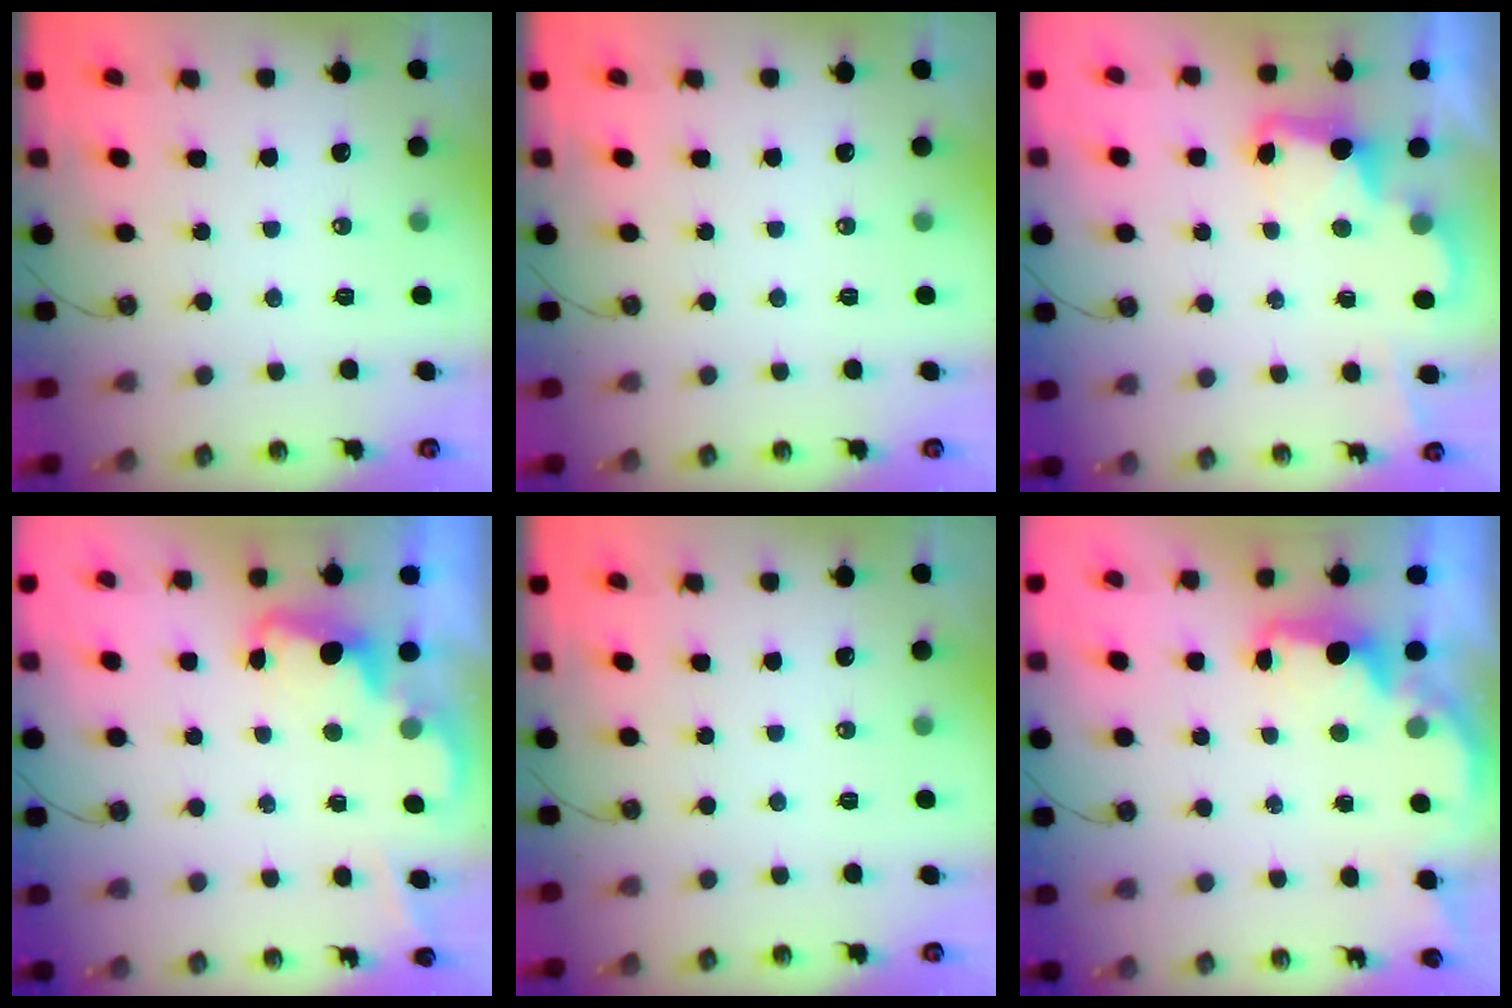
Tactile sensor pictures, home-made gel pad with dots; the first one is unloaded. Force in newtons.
{"total": 0.0}
{"total": 3.3, "press": 3.3, "slide": 0.6}
{"total": 2.4, "press": 2.3, "slide": 0.6}
{"total": 0.0}
{"total": 2.3, "press": 2.2, "slide": 0.8}